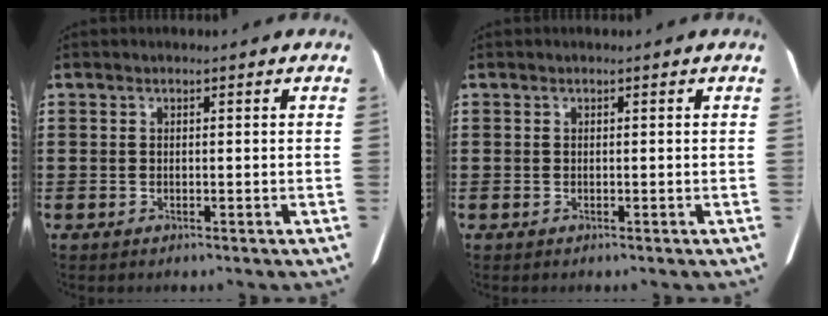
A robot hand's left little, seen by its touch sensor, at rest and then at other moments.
{"total": 0.0}